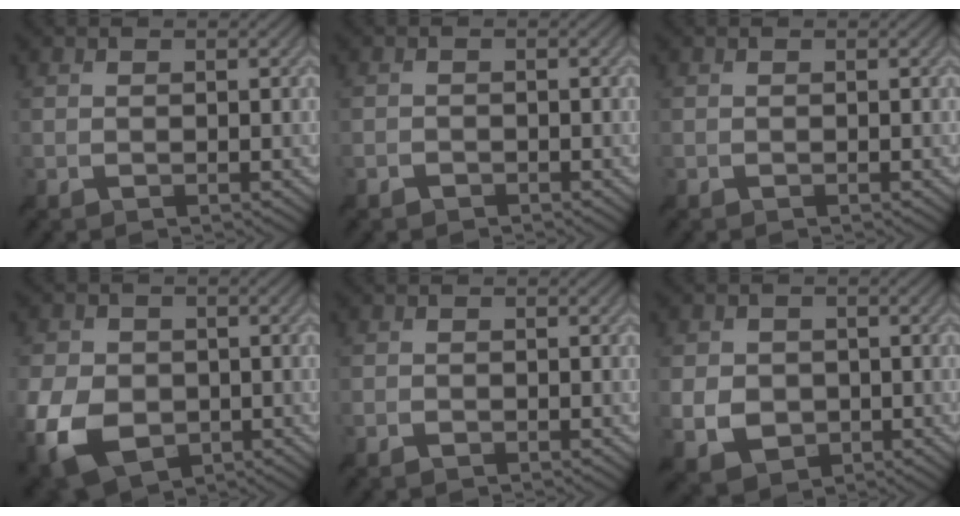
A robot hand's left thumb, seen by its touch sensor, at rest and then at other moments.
{"total": 1.1, "force": [-0.9, 0.6, 0.1], "torque": [-0.001, -0.002, -0.019]}
{"total": 0.0}
{"total": 10.0, "force": [-3.4, 7.0, 6.3], "torque": [-0.164, -0.029, -0.063]}
{"total": 0.8, "force": [-0.6, 0.4, 0.3], "torque": [-0.005, -0.002, -0.010]}
{"total": 4.8, "force": [-0.8, 3.8, 2.8], "torque": [-0.071, -0.012, -0.014]}